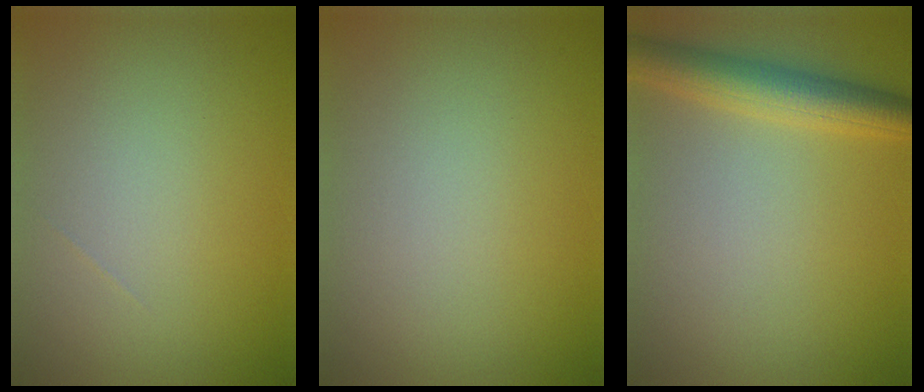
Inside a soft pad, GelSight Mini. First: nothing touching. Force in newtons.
{"total": 0.0}
{"total": 4.4, "press": 4.4, "slide": 0.1}